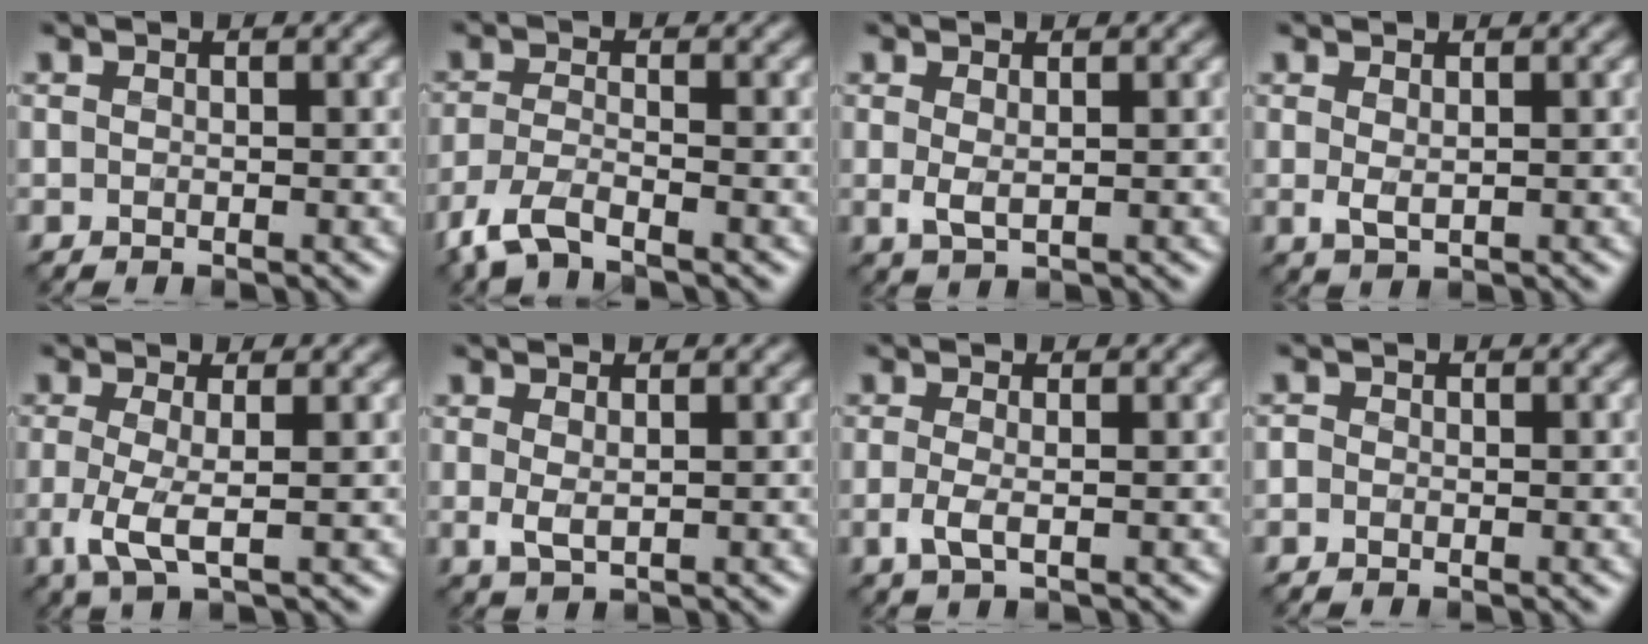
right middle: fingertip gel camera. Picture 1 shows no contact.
{"total": 3.6, "force": [-2.7, 0.8, 2.2], "torque": [-0.057, -0.007, -0.067]}
{"total": 1.4, "force": [0.3, 0.6, 1.3], "torque": [-0.029, 0.003, 0.006]}
{"total": 1.3, "force": [0.3, 0.6, 1.1], "torque": [-0.025, 0.003, 0.007]}
{"total": 3.1, "force": [-0.4, 0.8, 3.0], "torque": [-0.072, -0.006, -0.013]}
{"total": 1.5, "force": [0.3, 0.7, 1.4], "torque": [-0.031, 0.003, 0.006]}
{"total": 1.7, "force": [-0.3, 0.5, 1.6], "torque": [-0.039, -0.001, -0.010]}
{"total": 0.6, "force": [-0.3, 0.5, 0.1], "torque": [-0.001, 0.002, -0.008]}